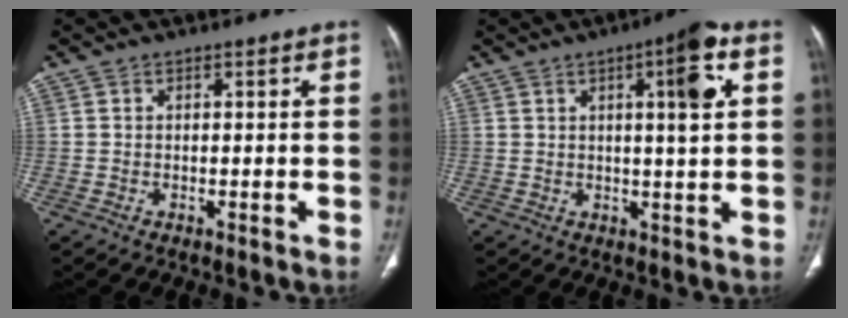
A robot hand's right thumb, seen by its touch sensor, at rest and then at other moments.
{"total": 8.6, "force": [2.4, 1.5, 8.1], "torque": [-0.119, 0.003, 0.033]}